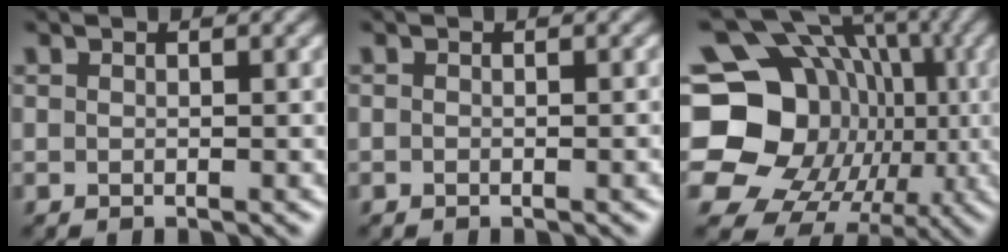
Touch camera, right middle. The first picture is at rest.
{"total": 0.8, "force": [-0.4, 0.3, 0.6], "torque": [-0.002, -0.001, -0.003]}
{"total": 19.6, "force": [-0.2, 17.7, 8.5], "torque": [-0.152, 0.008, -0.022]}